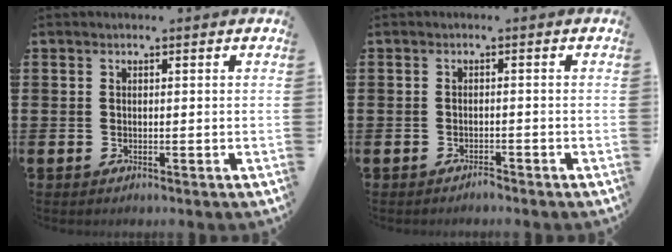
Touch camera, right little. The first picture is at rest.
{"total": 0.9, "force": [-0.9, 0.1, 0.1], "torque": [0.004, -0.005, -0.021]}